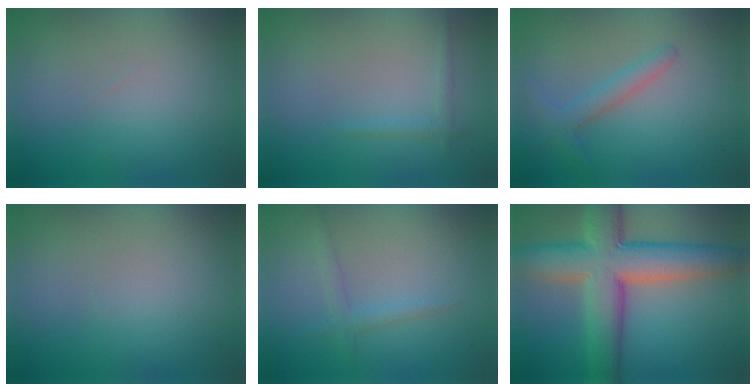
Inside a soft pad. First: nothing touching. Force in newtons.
{"total": 0.9, "press": 0.9, "slide": 0.1}
{"total": 2.2, "press": 2.2, "slide": 0.1}
{"total": 0.0}
{"total": 1.4, "press": 1.4, "slide": 0.1}
{"total": 10.4, "press": 10.4, "slide": 0.5}